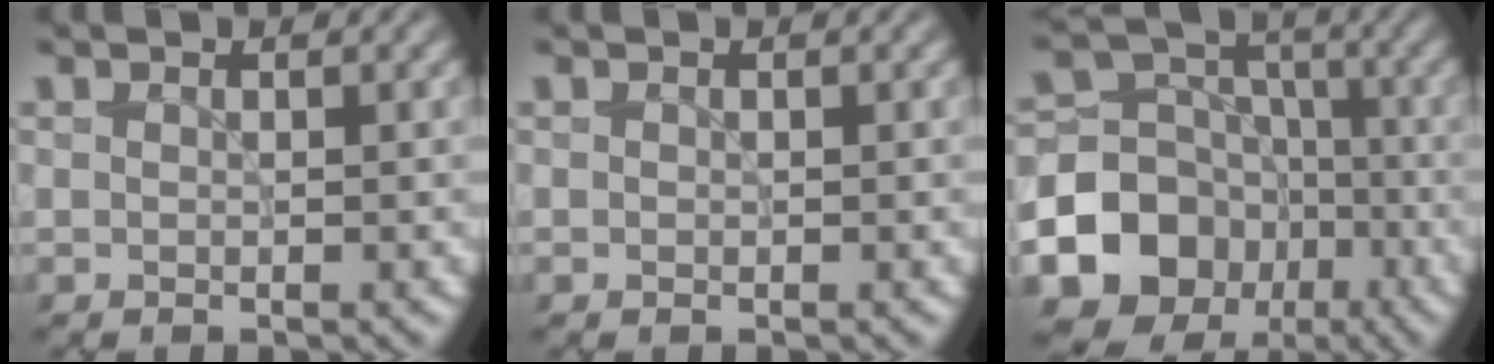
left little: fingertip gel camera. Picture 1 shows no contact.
{"total": 0.0}
{"total": 10.5, "force": [-4.1, 8.8, 4.0], "torque": [-0.103, -0.008, -0.080]}